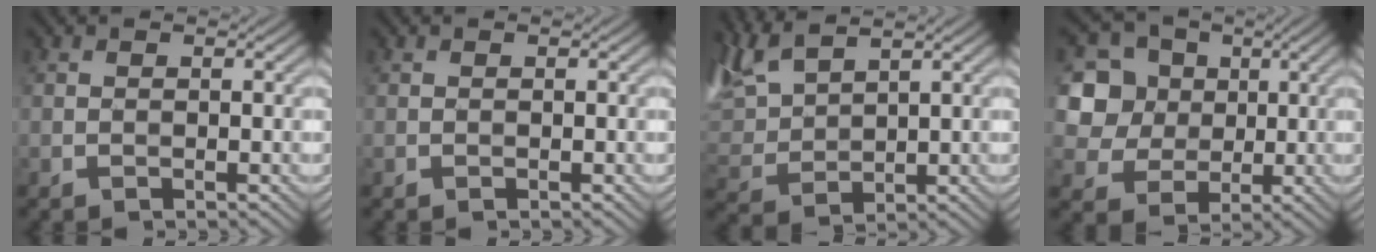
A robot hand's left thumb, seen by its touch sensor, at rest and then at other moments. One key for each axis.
{"total": 0.0}
{"total": 7.3, "fx": 5.7, "fy": 2.4, "fz": 3.9, "tx": -0.116, "ty": 0.022, "tz": 0.122}
{"total": 9.4, "fx": 2.4, "fy": 8.2, "fz": 3.7, "tx": -0.132, "ty": 0.014, "tz": 0.050}